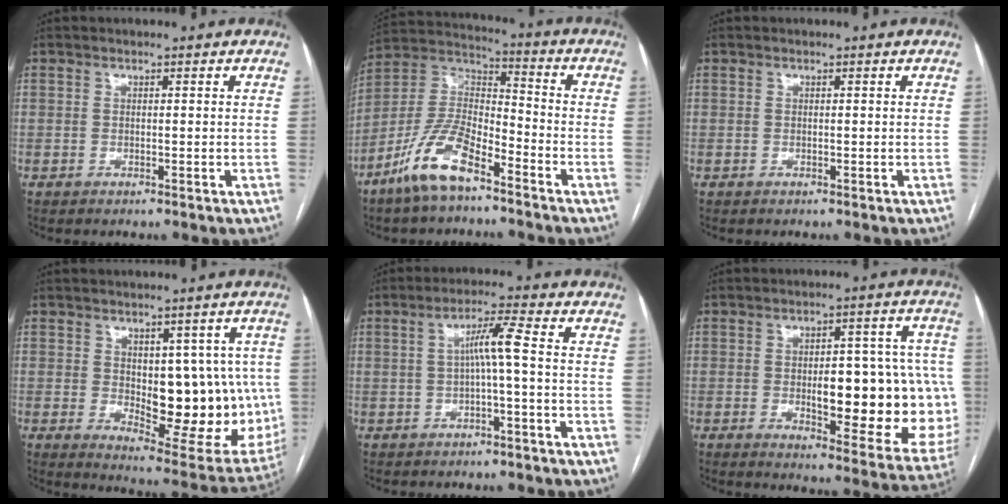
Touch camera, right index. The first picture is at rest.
{"total": 12.4, "force": [-8.2, 3.8, 8.5], "torque": [-0.183, 0.005, -0.160]}
{"total": 0.0}
{"total": 16.3, "force": [-0.1, 7.4, 14.5], "torque": [-0.167, 0.003, 0.024]}
{"total": 4.9, "force": [-0.2, -0.3, 4.9], "torque": [-0.084, 0.018, -0.001]}
{"total": 19.4, "force": [-2.0, 6.6, 18.2], "torque": [-0.157, 0.027, 0.001]}